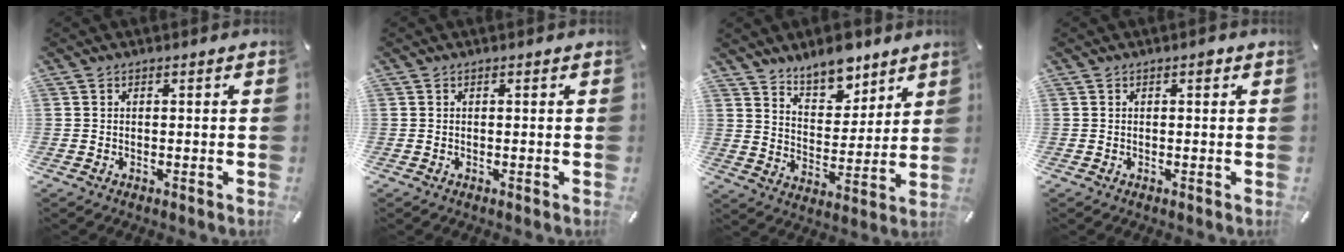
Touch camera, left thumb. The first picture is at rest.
{"total": 0.0}
{"total": 10.0, "force": [8.9, 4.3, 1.6], "torque": [-0.029, -0.067, 0.166]}
{"total": 1.1, "force": [0.4, 0.6, 0.8], "torque": [-0.008, 0.003, 0.003]}